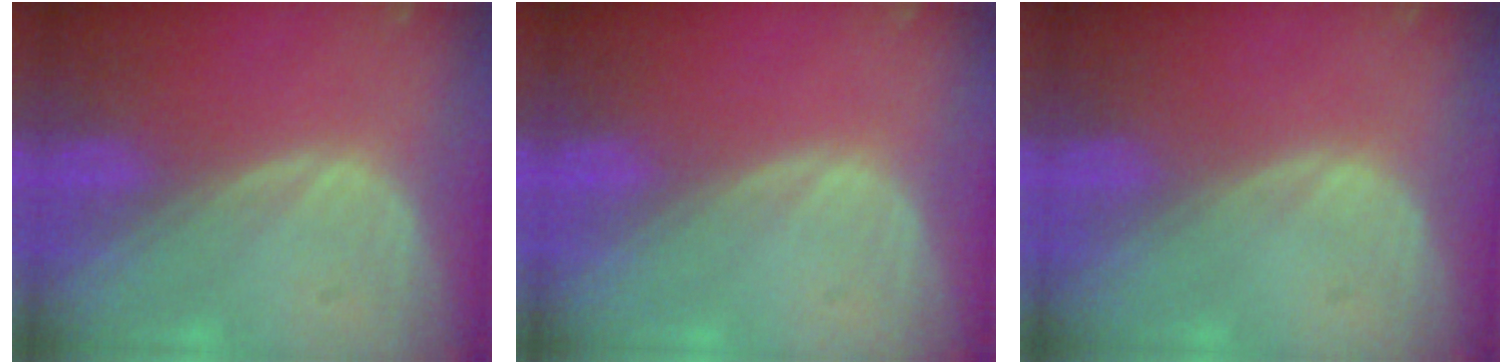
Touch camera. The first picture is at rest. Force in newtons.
{"total": 0.0}
{"total": 0.0}